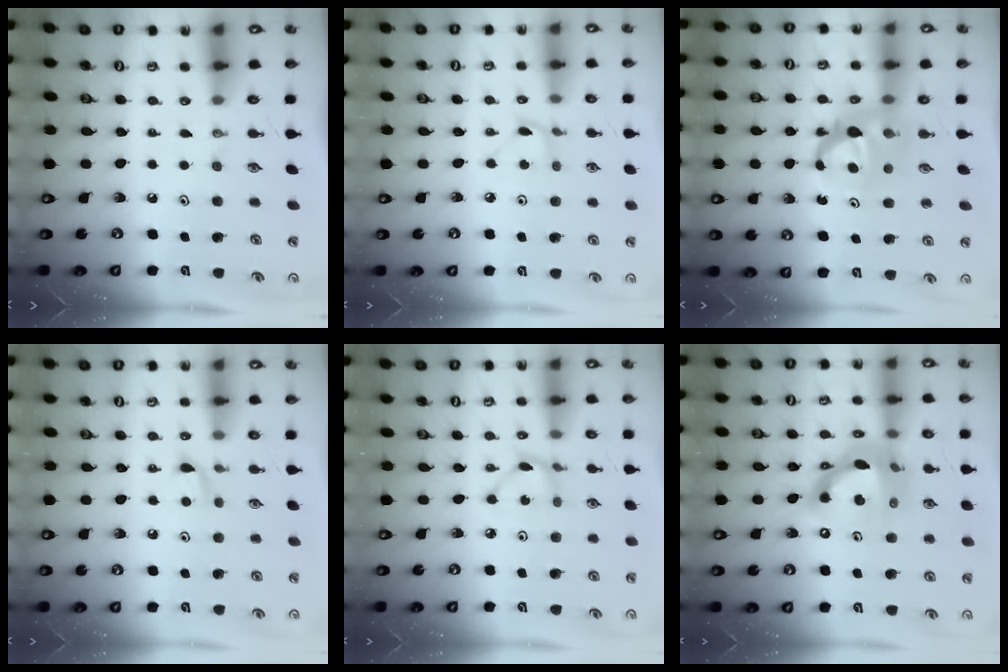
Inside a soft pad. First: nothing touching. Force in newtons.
{"total": 3.0, "press": 3.0, "slide": 0.4}
{"total": 6.9, "press": 6.8, "slide": 0.6}
{"total": 5.2, "press": 5.2, "slide": 0.6}
{"total": 2.5, "press": 2.5, "slide": 0.1}
{"total": 15.1, "press": 15.1, "slide": 0.7}